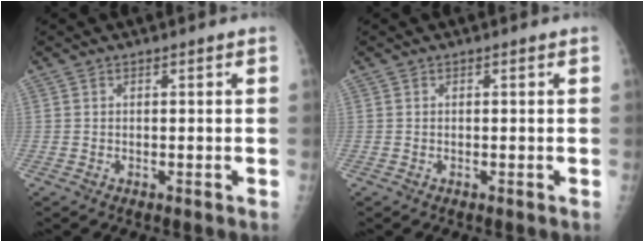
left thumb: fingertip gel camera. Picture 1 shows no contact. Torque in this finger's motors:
{"motor_torque": [0.00, 0.00, 0.01, -0.01, 0.00]}